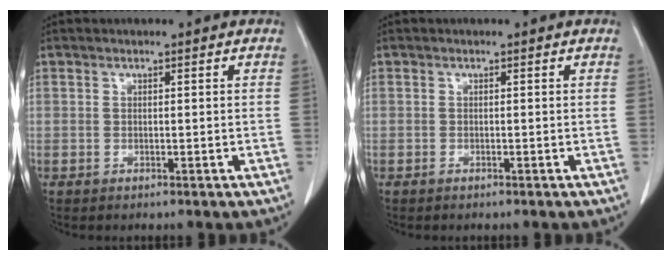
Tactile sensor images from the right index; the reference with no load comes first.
{"total": 0.0}